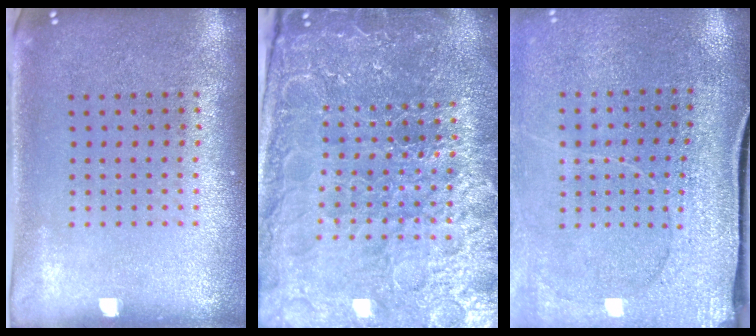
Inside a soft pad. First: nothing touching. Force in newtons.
{"total": 5.6, "press": 5.1, "slide": 2.3}
{"total": 3.0, "press": 2.8, "slide": 1.1}